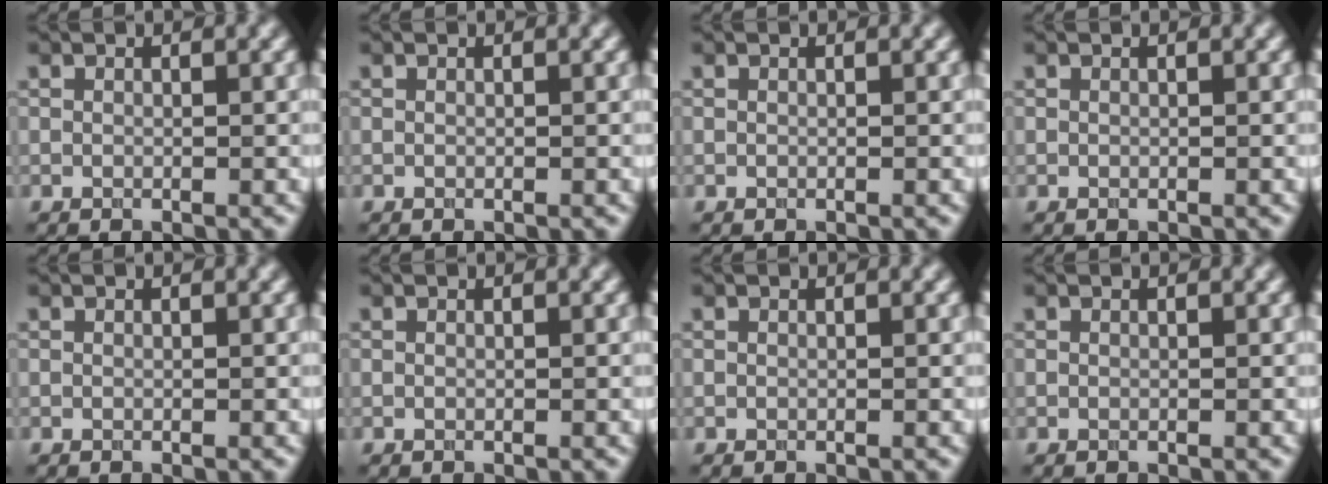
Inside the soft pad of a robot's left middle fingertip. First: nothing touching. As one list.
[{"total": 0.0}, {"total": 0.0}, {"total": 0.0}, {"total": 0.0}, {"total": 0.0}, {"total": 0.0}, {"total": 0.0}]